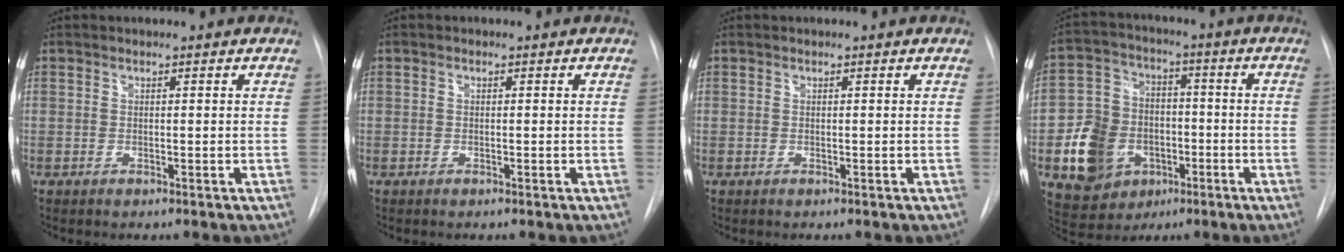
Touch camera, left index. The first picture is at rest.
{"total": 0.0}
{"total": 0.0}
{"total": 12.3, "force": [-4.0, 10.3, 5.4], "torque": [-0.121, 0.026, -0.057]}